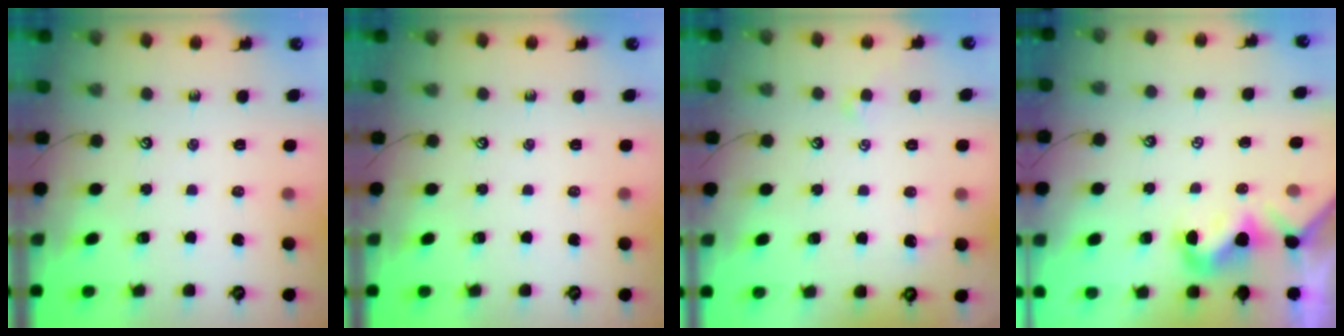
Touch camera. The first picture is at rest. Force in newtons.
{"total": 0.0}
{"total": 0.8, "press": 0.7, "slide": 0.4}
{"total": 1.0, "press": 0.9, "slide": 0.4}